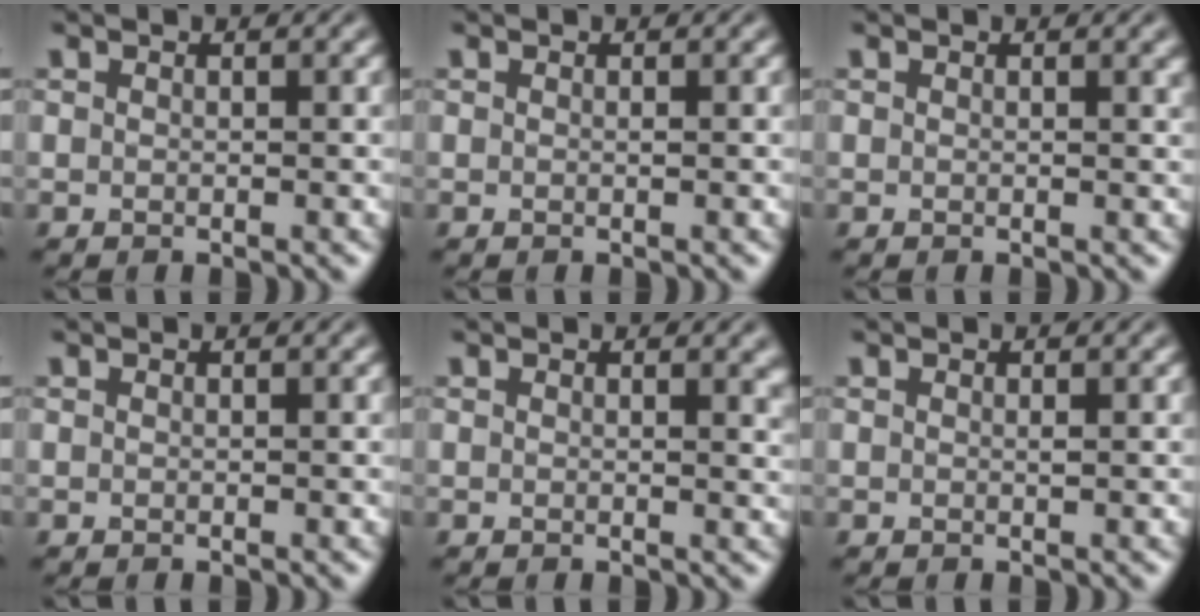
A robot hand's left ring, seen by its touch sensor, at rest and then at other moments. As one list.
[{"total": 0.0}, {"total": 1.0, "force": [0.6, 0.3, 0.7], "torque": [-0.003, 0.004, 0.007]}, {"total": 0.0}, {"total": 1.5, "force": [0.9, 0.5, 1.1], "torque": [-0.005, 0.000, 0.012]}, {"total": 0.0}]